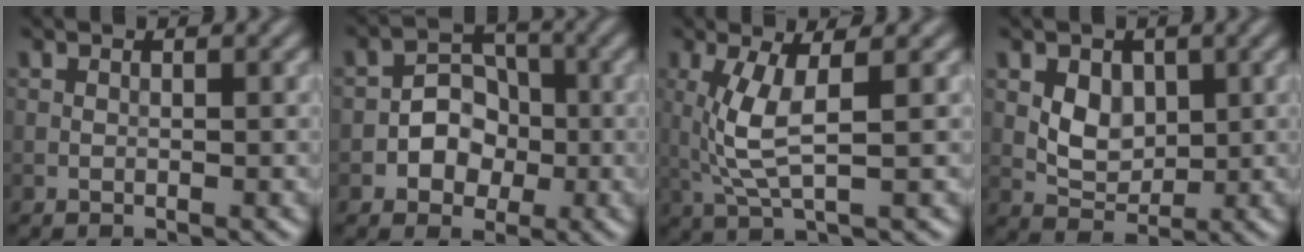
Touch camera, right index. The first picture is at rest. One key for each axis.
{"total": 3.7, "fx": -1.0, "fy": 3.1, "fz": 1.8, "tx": -0.008, "ty": 0.006, "tz": -0.026}
{"total": 4.3, "fx": 0.5, "fy": 1.0, "fz": 4.1, "tx": -0.100, "ty": -0.001, "tz": 0.015}
{"total": 3.4, "fx": 0.7, "fy": 2.5, "fz": 2.2, "tx": -0.037, "ty": -0.003, "tz": 0.013}